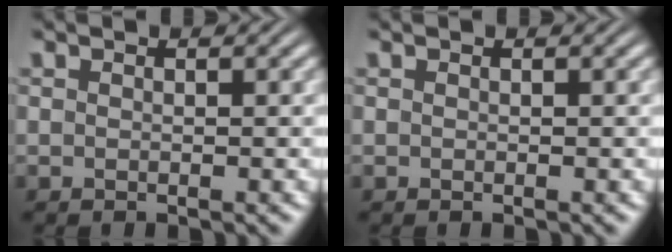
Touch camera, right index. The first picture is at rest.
{"total": 0.0}